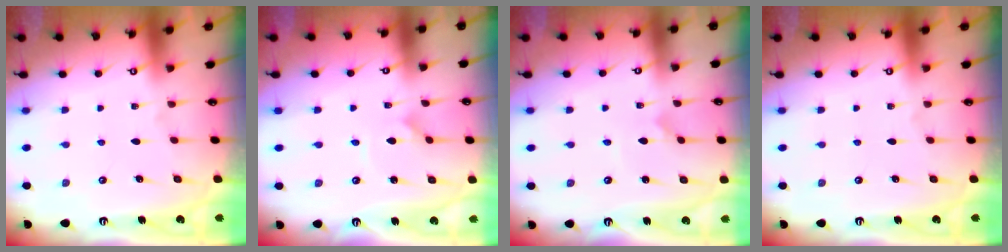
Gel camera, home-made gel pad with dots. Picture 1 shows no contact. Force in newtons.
{"total": 1.5, "press": 1.5, "slide": 0.1}
{"total": 1.9, "press": 1.9, "slide": 0.2}
{"total": 0.0}